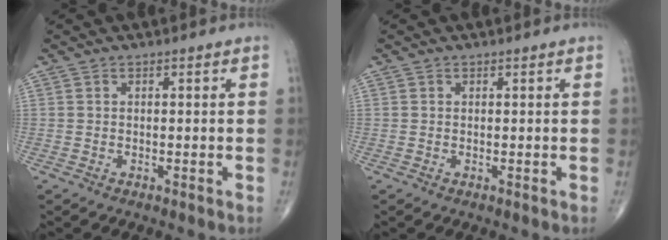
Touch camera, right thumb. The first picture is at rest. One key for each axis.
{"total": 0.0}